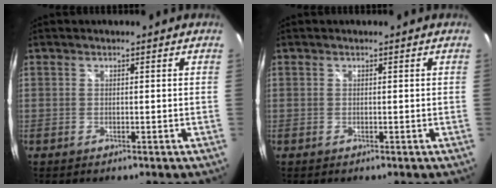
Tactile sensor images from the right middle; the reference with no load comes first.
{"total": 0.0}